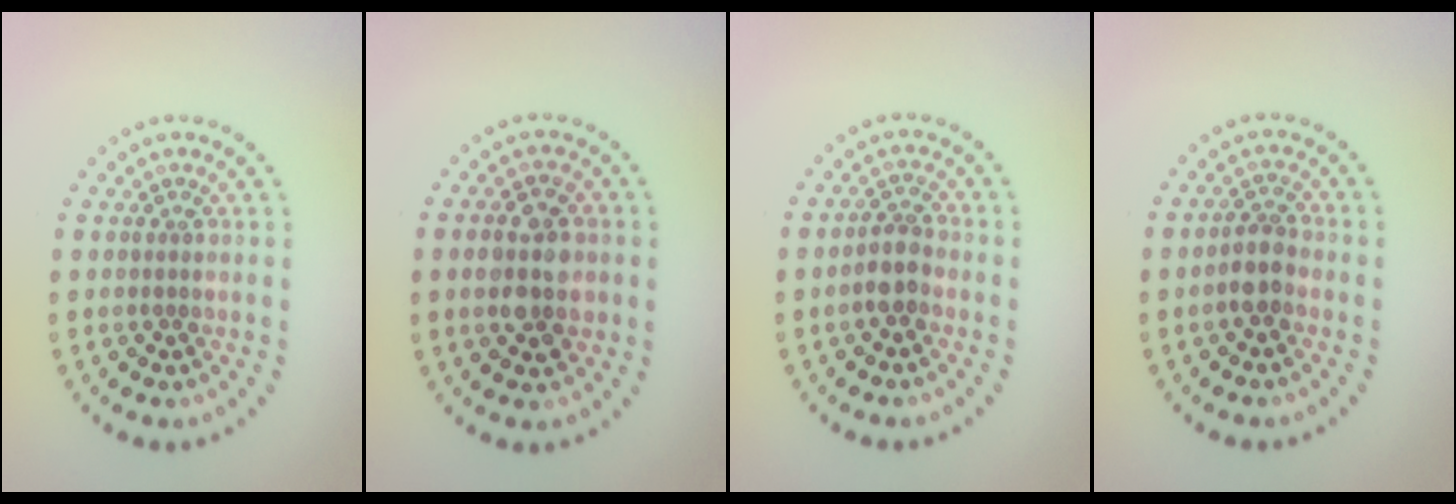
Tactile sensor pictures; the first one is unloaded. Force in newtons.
{"total": 4.4, "press": 4.4, "slide": 0.2}
{"total": 2.3, "press": 2.0, "slide": 1.0}
{"total": 2.3, "press": 2.0, "slide": 1.0}